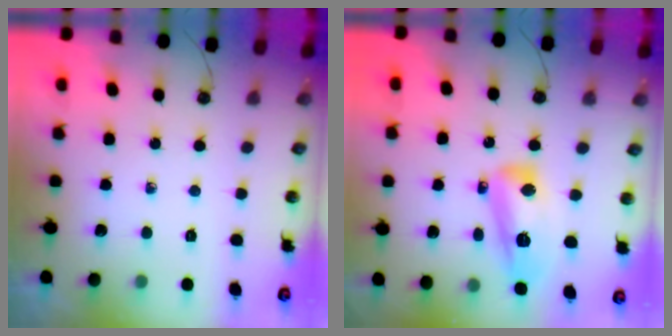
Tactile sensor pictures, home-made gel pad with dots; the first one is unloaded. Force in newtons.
{"total": 12.7, "press": 12.6, "slide": 1.3}